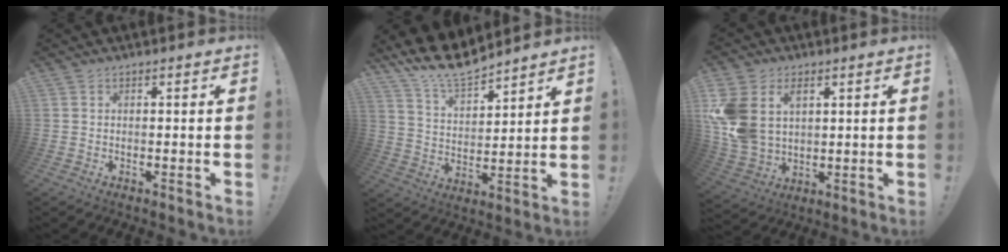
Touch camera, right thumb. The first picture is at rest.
{"total": 12.0, "force": [10.8, 3.4, 3.9], "torque": [-0.094, -0.080, 0.200]}
{"total": 13.2, "force": [4.7, 10.0, 7.2], "torque": [-0.155, -0.022, 0.096]}